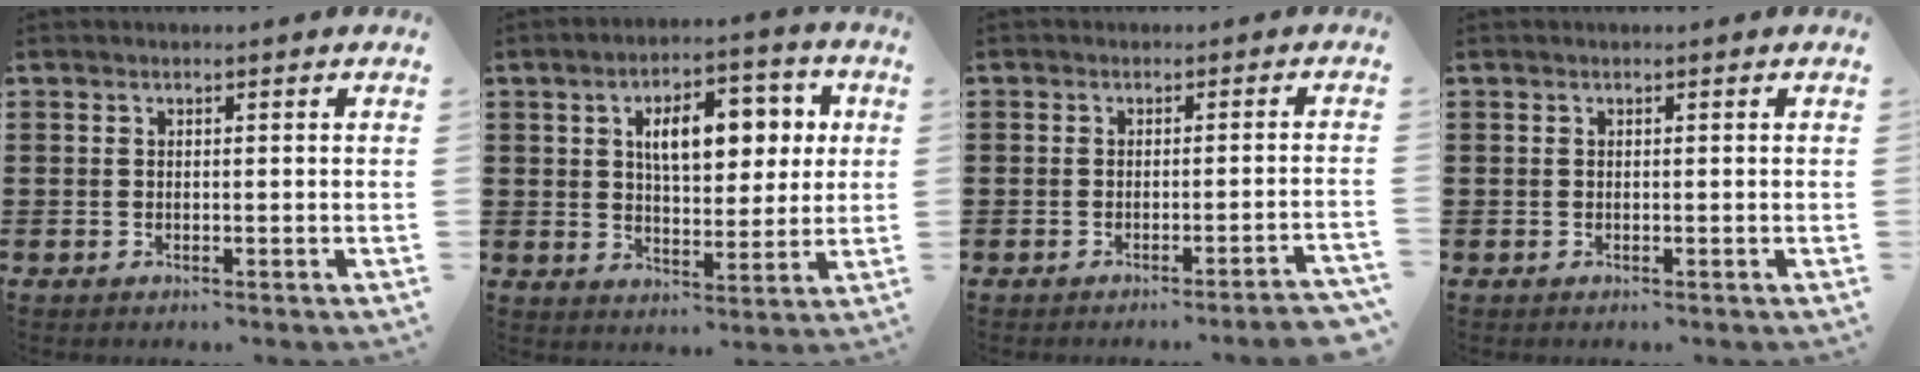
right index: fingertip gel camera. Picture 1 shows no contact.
{"total": 9.1, "force": [2.6, 4.7, 7.4], "torque": [-0.114, 0.000, 0.034]}
{"total": 1.7, "force": [-1.6, -0.2, 0.6], "torque": [-0.011, -0.002, -0.032]}
{"total": 0.0}